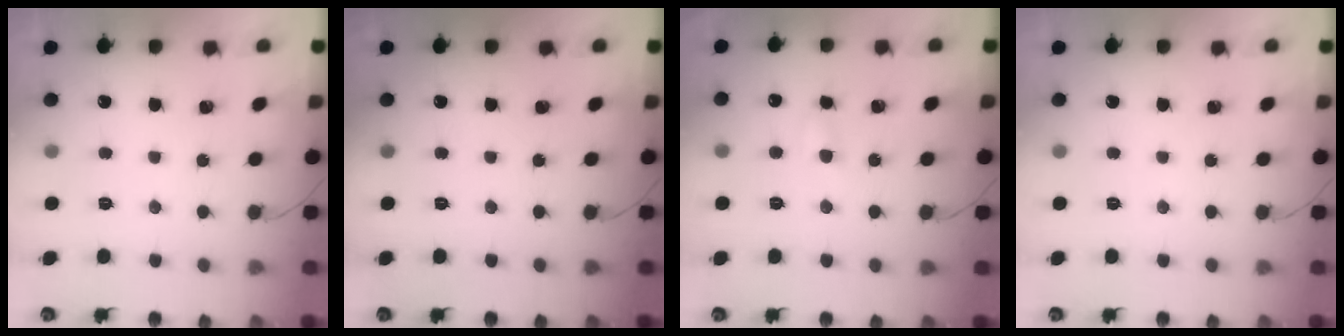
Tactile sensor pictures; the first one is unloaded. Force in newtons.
{"total": 0.0}
{"total": 3.7, "press": 3.6, "slide": 1.1}
{"total": 0.0}